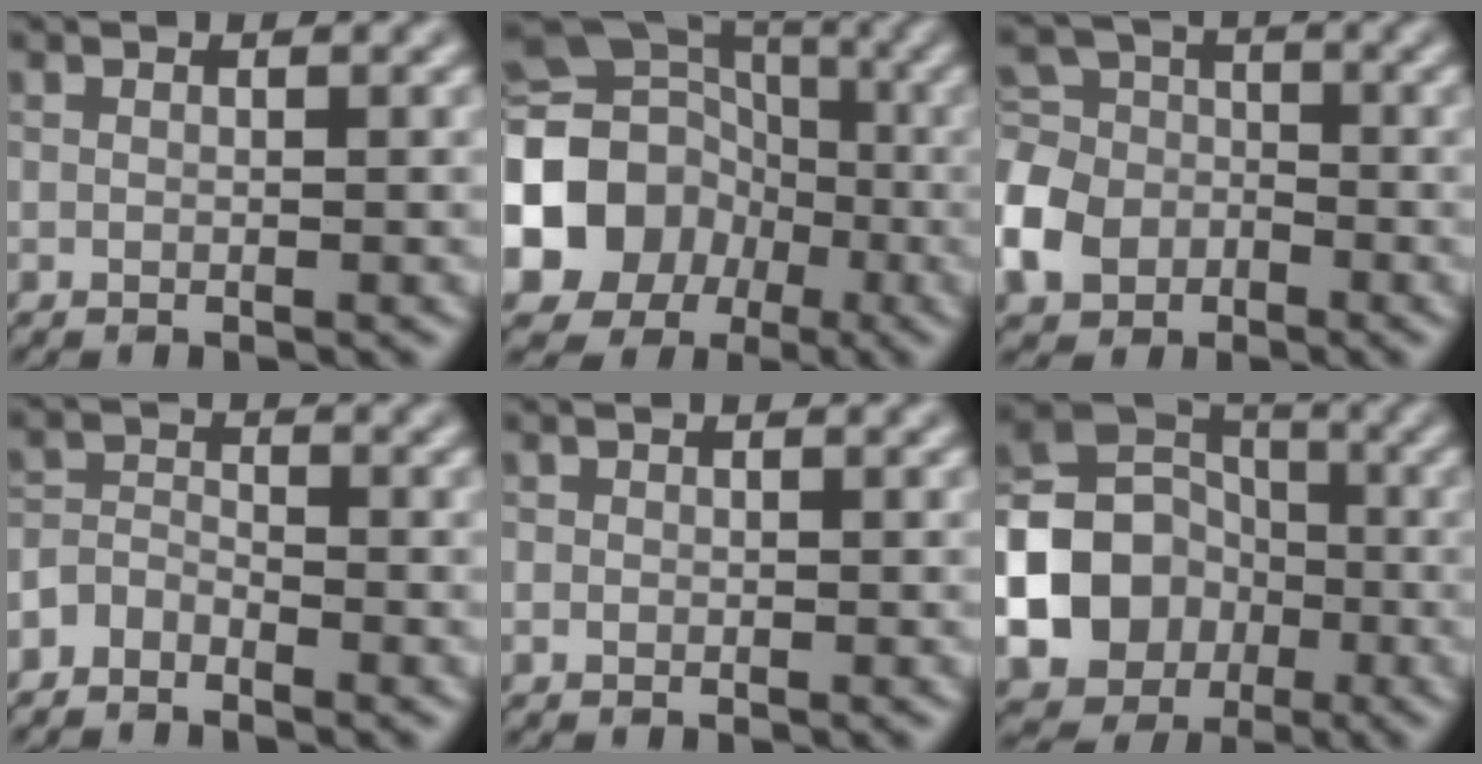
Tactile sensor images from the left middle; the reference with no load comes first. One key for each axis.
{"total": 15.0, "fx": -4.1, "fy": 13.0, "fz": 6.4, "tx": -0.146, "ty": -0.017, "tz": -0.096}
{"total": 6.4, "fx": -2.9, "fy": 5.0, "fz": 2.8, "tx": -0.067, "ty": 0.007, "tz": -0.077}
{"total": 1.9, "fx": -1.6, "fy": 0.8, "fz": 0.5, "tx": -0.009, "ty": 0.007, "tz": -0.040}
{"total": 0.6, "fx": -0.1, "fy": 0.5, "fz": 0.1, "tx": 0.001, "ty": -0.005, "tz": -0.003}
{"total": 20.4, "fx": -5.9, "fy": 18.6, "fz": 6.0, "tx": -0.151, "ty": -0.041, "tz": -0.130}